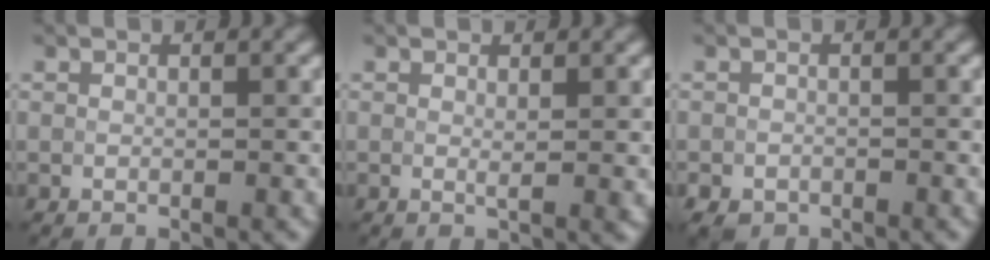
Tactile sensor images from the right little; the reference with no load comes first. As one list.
[{"total": 0.9, "force": [0.3, 0.1, 0.8], "torque": [-0.013, -0.005, 0.005]}, {"total": 1.5, "force": [-0.9, 1.1, 0.4], "torque": [-0.006, -0.006, -0.020]}]